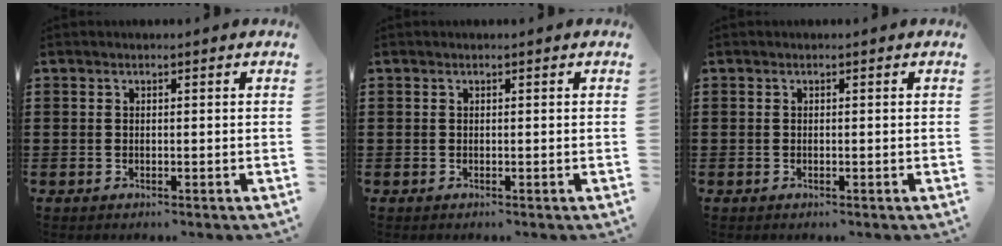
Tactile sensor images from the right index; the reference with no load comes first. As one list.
[{"total": 0.0}, {"total": 0.0}]